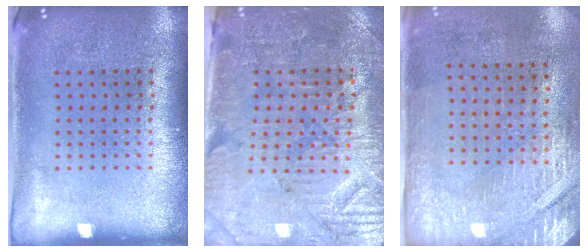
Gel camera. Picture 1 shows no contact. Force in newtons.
{"total": 3.7, "press": 3.4, "slide": 1.5}
{"total": 2.8, "press": 2.4, "slide": 1.4}